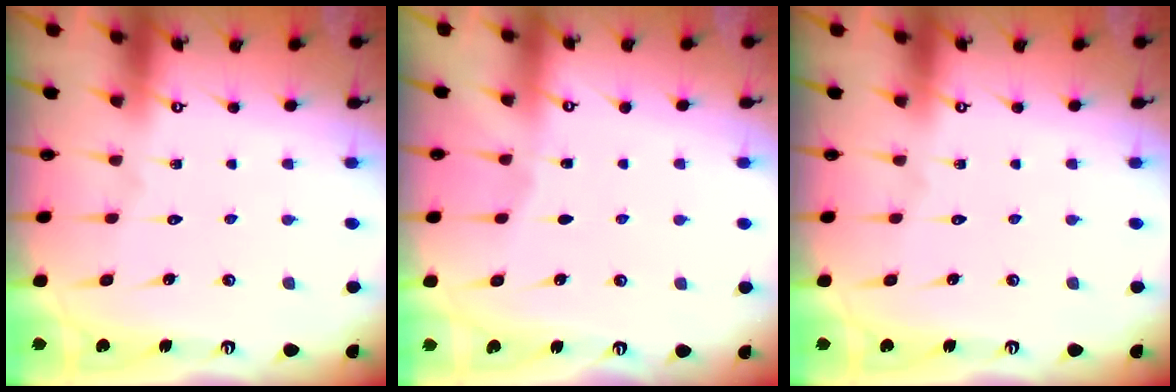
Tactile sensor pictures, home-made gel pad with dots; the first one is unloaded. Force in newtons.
{"total": 1.5, "press": 1.4, "slide": 0.2}
{"total": 0.0}